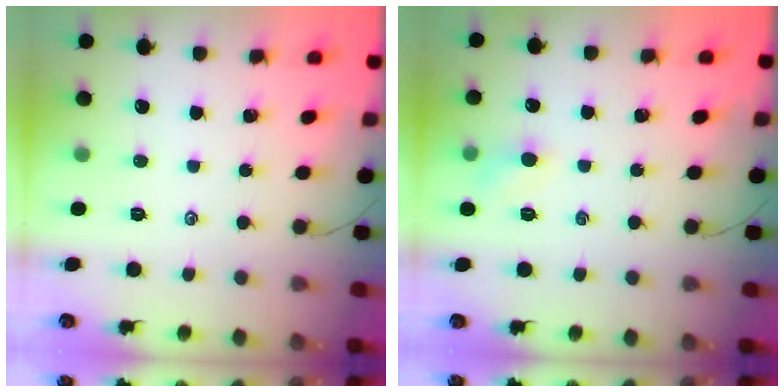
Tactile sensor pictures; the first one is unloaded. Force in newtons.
{"total": 5.4, "press": 5.1, "slide": 1.5}